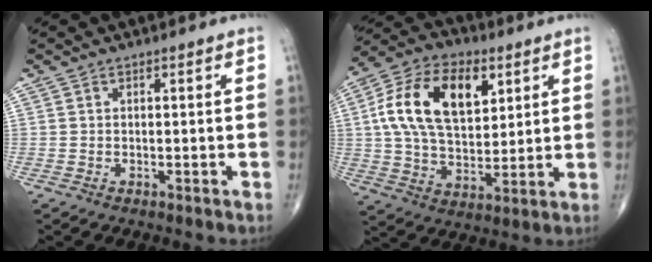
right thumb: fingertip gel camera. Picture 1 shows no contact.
{"total": 18.8, "force": [5.7, 11.0, 14.1], "torque": [-0.236, -0.002, 0.100]}